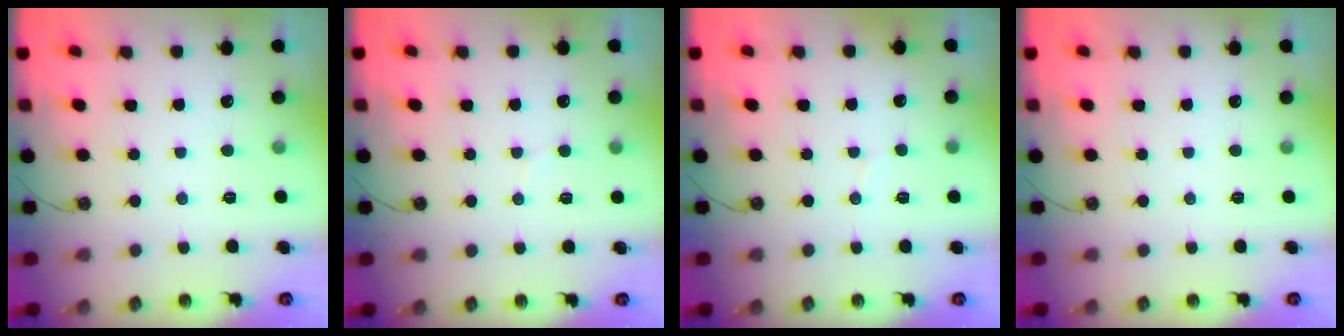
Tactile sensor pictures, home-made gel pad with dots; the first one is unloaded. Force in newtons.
{"total": 6.6, "press": 6.6, "slide": 0.6}
{"total": 2.8, "press": 2.8, "slide": 0.2}
{"total": 0.0}